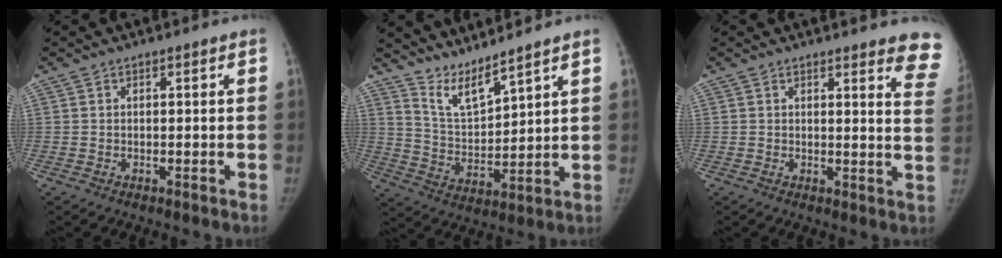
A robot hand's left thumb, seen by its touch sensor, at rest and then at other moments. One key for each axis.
{"total": 7.5, "fx": 6.9, "fy": 0.4, "fz": 2.8, "tx": -0.053, "ty": -0.061, "tz": 0.149}
{"total": 8.9, "fx": 7.8, "fy": 1.8, "fz": 3.8, "tx": -0.009, "ty": -0.053, "tz": 0.059}